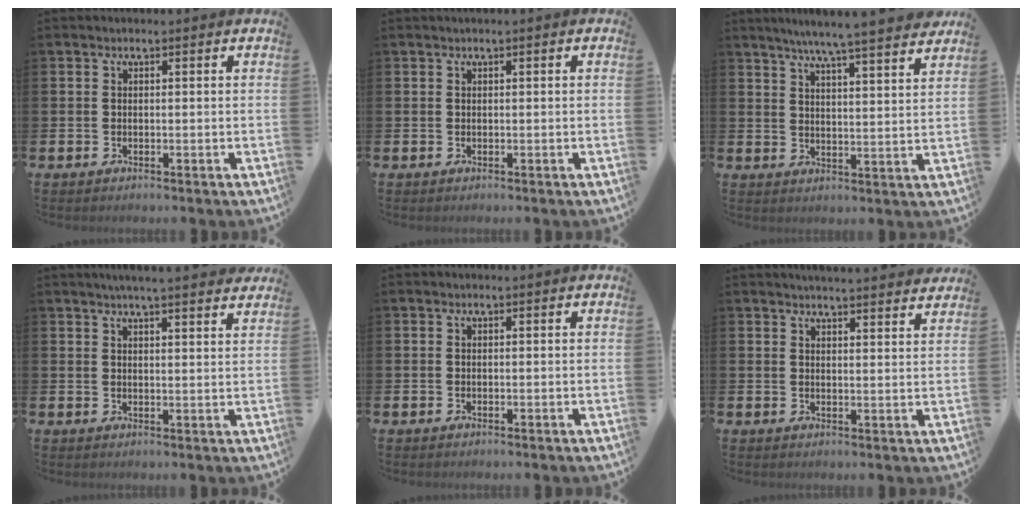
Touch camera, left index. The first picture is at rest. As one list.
[{"total": 0.0}, {"total": 6.8, "force": [6.4, -0.6, 2.2], "torque": [-0.048, -0.044, 0.108]}, {"total": 4.2, "force": [4.1, -0.4, 1.0], "torque": [-0.017, -0.021, 0.071]}, {"total": 0.0}, {"total": 3.8, "force": [3.8, -0.4, 0.1], "torque": [0.003, -0.026, 0.066]}]